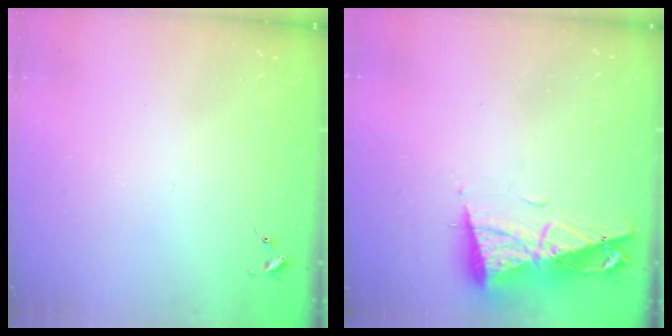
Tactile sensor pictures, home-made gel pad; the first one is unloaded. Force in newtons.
{"total": 10.4, "press": 10.3, "slide": 1.4}